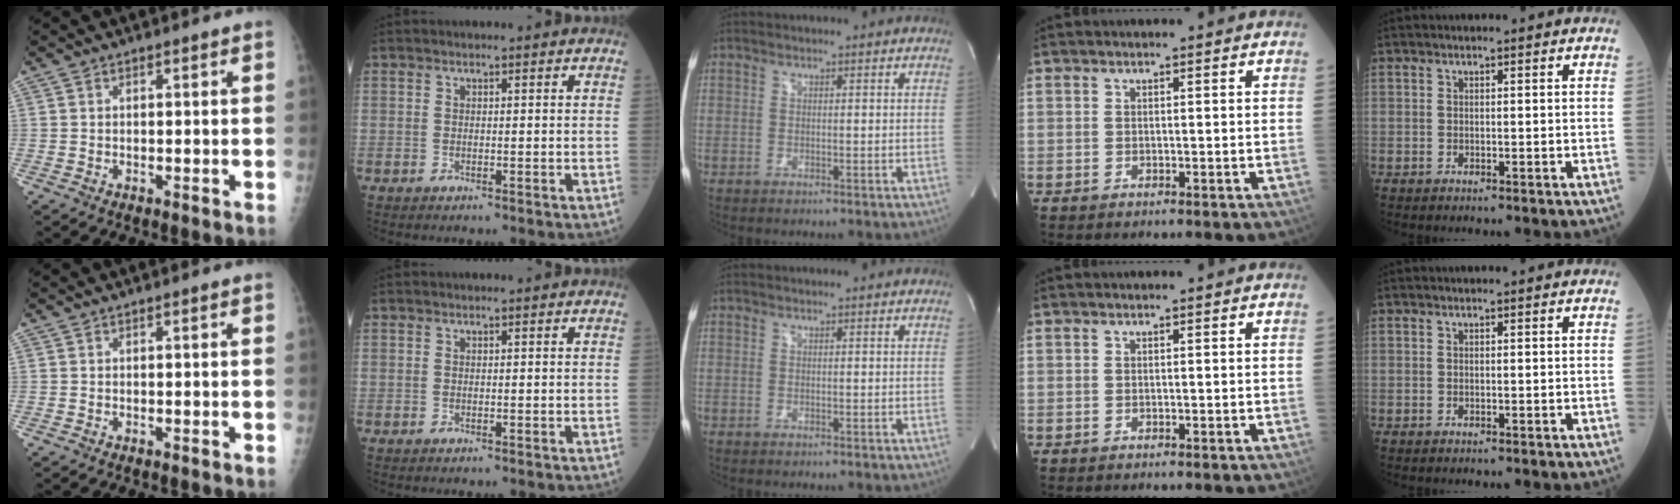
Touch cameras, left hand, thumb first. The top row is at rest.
{}